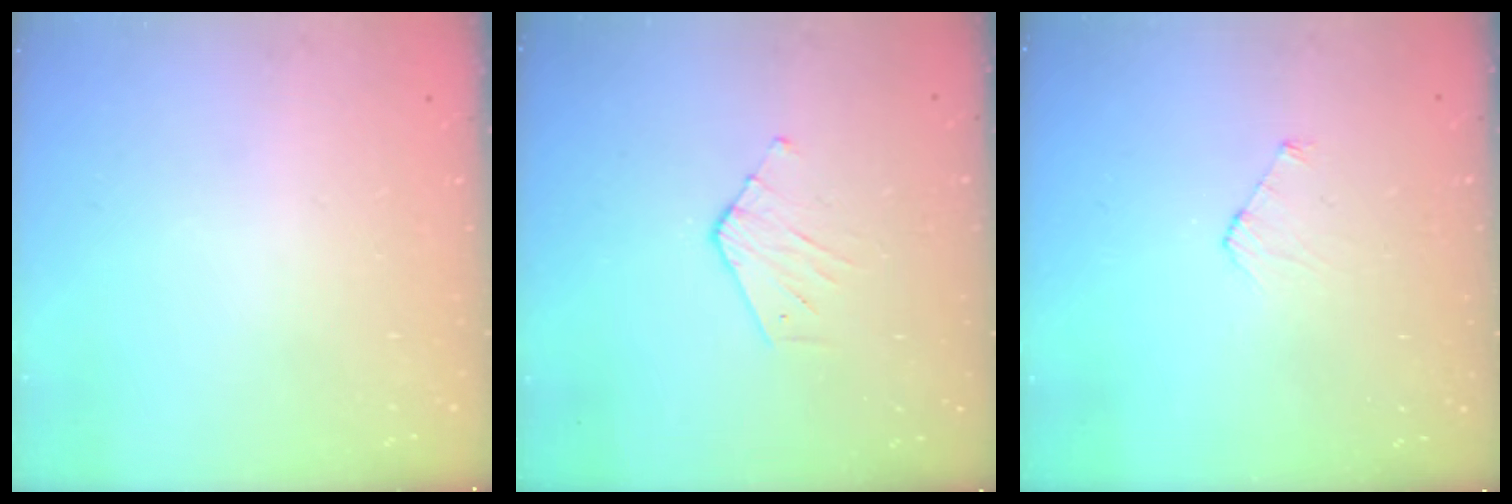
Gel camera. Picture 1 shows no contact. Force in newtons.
{"total": 3.0, "press": 3.0, "slide": 0.3}
{"total": 3.8, "press": 3.8, "slide": 0.3}